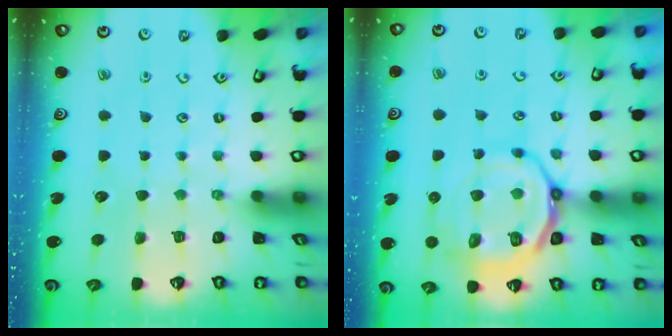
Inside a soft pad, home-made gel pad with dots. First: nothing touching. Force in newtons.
{"total": 15.0, "press": 14.9, "slide": 1.8}